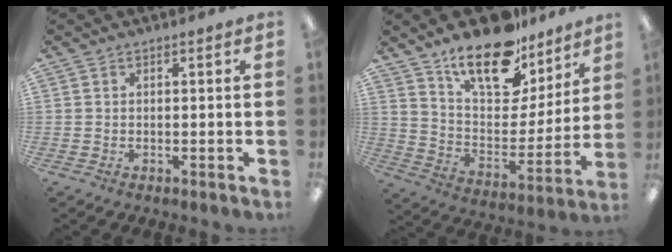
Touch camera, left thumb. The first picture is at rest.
{"total": 19.9, "force": [14.4, 9.3, 10.1], "torque": [-0.169, -0.094, 0.255]}